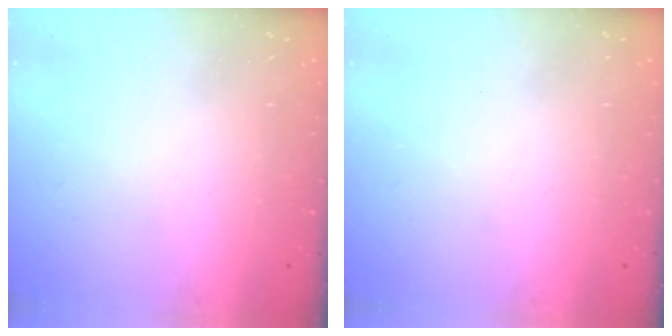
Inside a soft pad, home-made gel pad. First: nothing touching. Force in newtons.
{"total": 0.0}